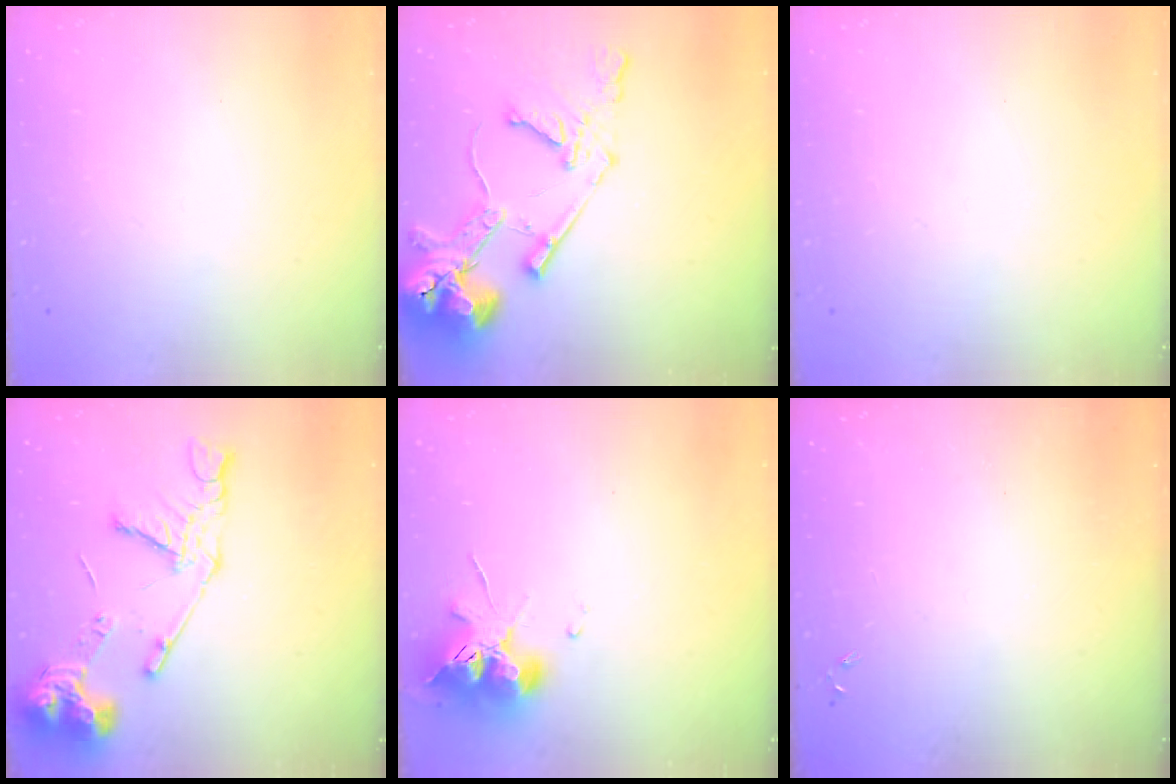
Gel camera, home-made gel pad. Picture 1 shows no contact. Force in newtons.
{"total": 15.5, "press": 15.3, "slide": 2.0}
{"total": 0.0}
{"total": 14.7, "press": 14.6, "slide": 1.6}
{"total": 10.7, "press": 10.6, "slide": 1.5}
{"total": 0.0}